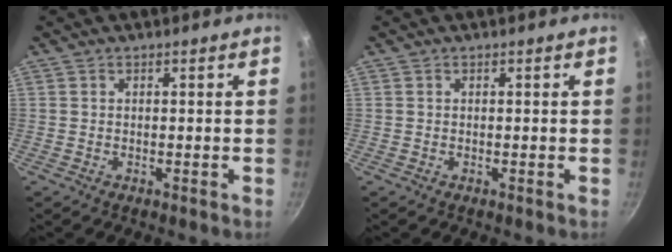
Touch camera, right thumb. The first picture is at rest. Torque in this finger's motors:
{"motor_torque": [-0.12, 0.05, -0.03, 0.53, 0.00]}